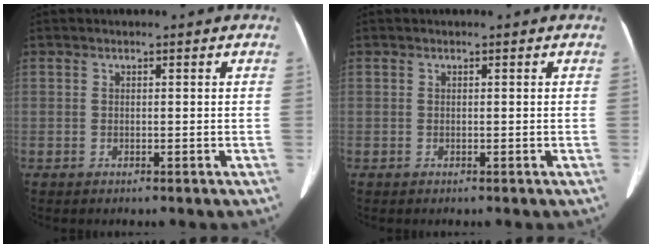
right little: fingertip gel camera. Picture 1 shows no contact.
{"total": 0.0}